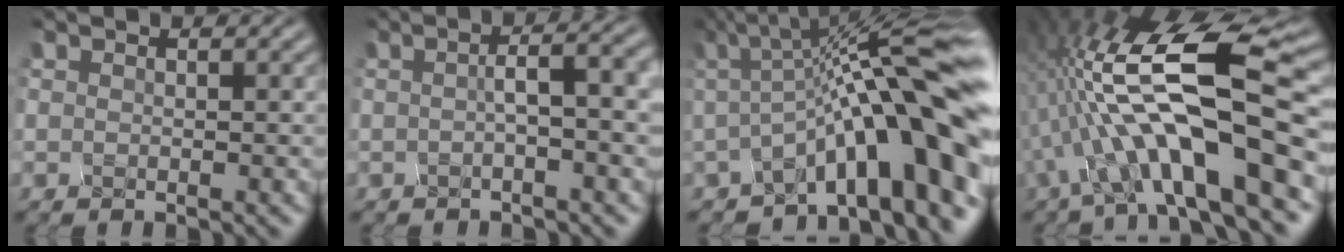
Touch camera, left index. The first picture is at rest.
{"total": 4.9, "force": [0.3, 1.3, 4.7], "torque": [-0.058, 0.018, -0.004]}
{"total": 12.9, "force": [-1.7, 3.0, 12.5], "torque": [-0.160, 0.026, -0.033]}
{"total": 14.0, "force": [-3.5, 3.9, 13.0], "torque": [-0.219, 0.028, -0.070]}